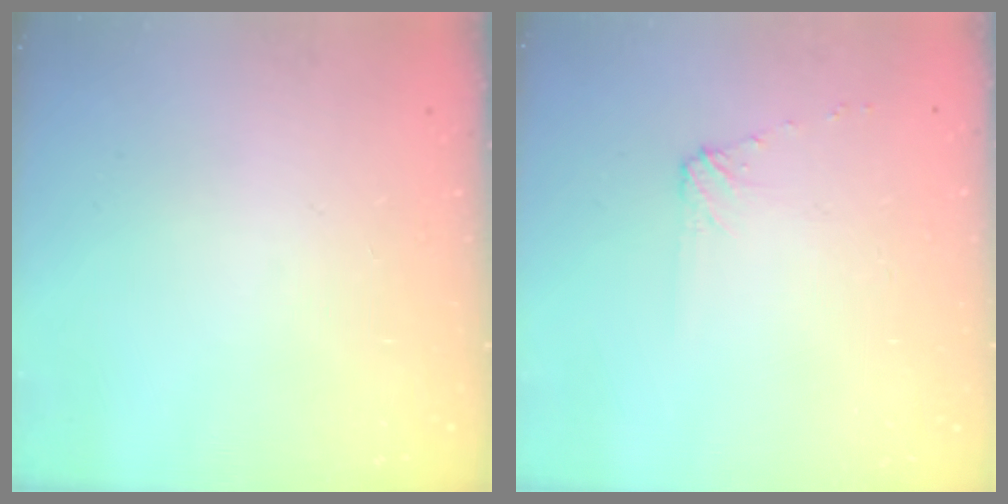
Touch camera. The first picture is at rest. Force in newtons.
{"total": 4.8, "press": 4.7, "slide": 0.7}